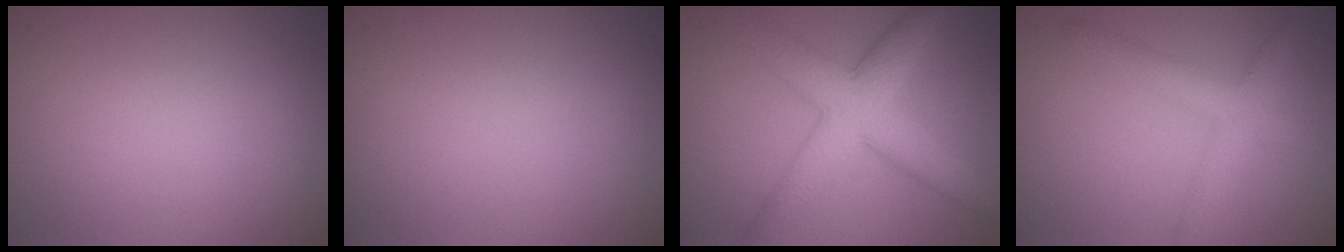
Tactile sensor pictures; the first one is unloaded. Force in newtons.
{"total": 0.0}
{"total": 6.7, "press": 6.7, "slide": 0.2}
{"total": 3.1, "press": 3.1, "slide": 0.1}